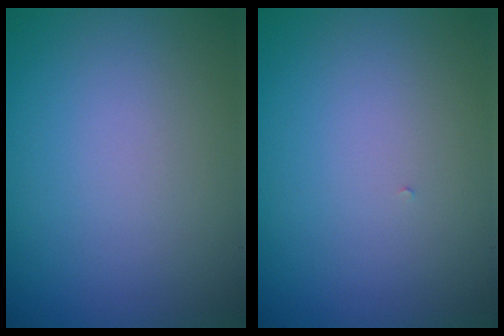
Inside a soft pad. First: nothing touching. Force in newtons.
{"total": 0.0}